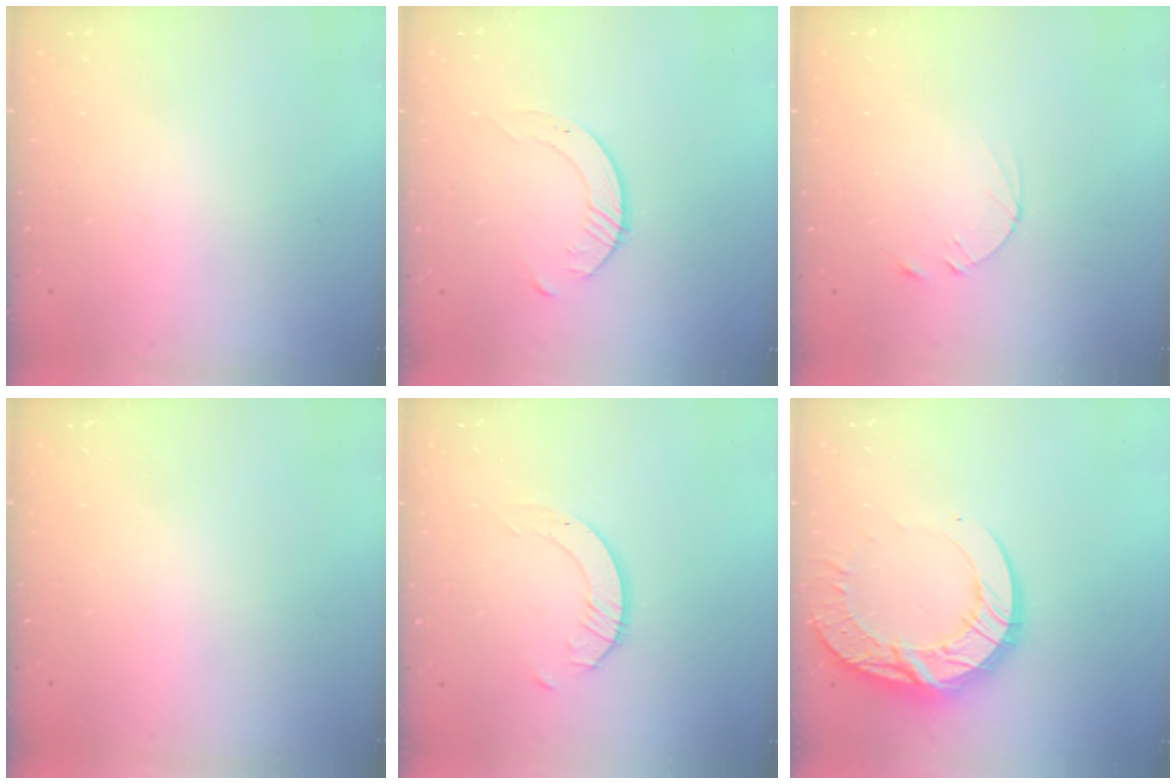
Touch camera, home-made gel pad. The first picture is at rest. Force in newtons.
{"total": 3.1, "press": 3.1, "slide": 0.4}
{"total": 2.4, "press": 2.3, "slide": 0.2}
{"total": 0.0}
{"total": 2.7, "press": 2.7, "slide": 0.2}
{"total": 17.3, "press": 17.2, "slide": 1.5}